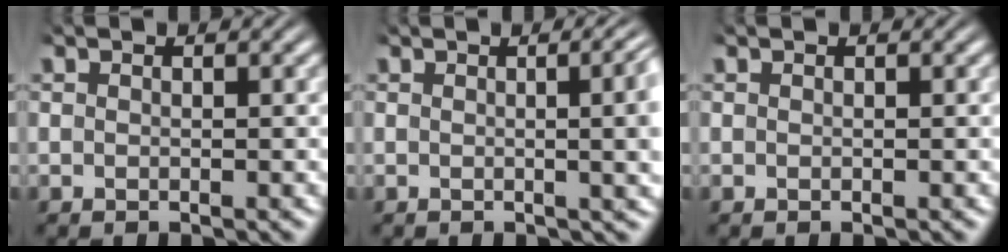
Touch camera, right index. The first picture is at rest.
{"total": 5.0, "force": [0.8, 1.7, 4.7], "torque": [-0.031, 0.025, -0.002]}
{"total": 0.0}